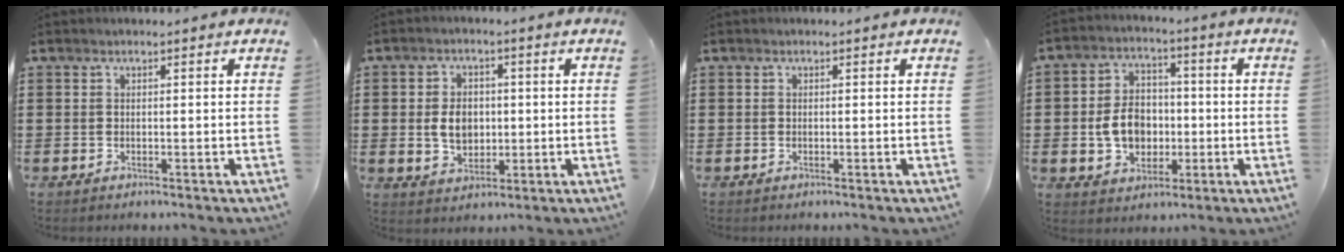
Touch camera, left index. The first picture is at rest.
{"total": 5.1, "force": [-0.1, 3.6, 3.5], "torque": [-0.074, 0.005, -0.008]}
{"total": 0.0}
{"total": 7.4, "force": [-1.1, 5.9, 4.3], "torque": [-0.095, 0.003, -0.027]}